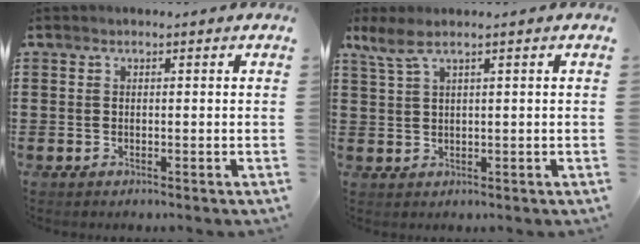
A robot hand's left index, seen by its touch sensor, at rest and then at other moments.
{"total": 2.5, "force": [1.2, 0.3, 2.2], "torque": [-0.055, -0.004, 0.019]}